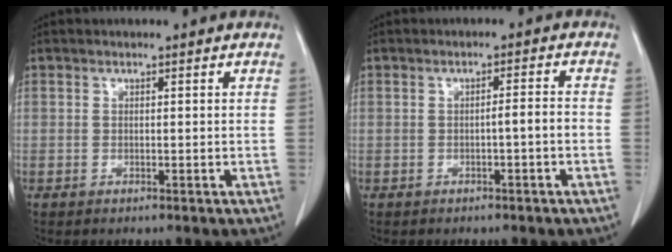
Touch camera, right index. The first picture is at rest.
{"total": 2.1, "force": [-0.8, 0.0, 1.9], "torque": [-0.030, 0.002, -0.013]}